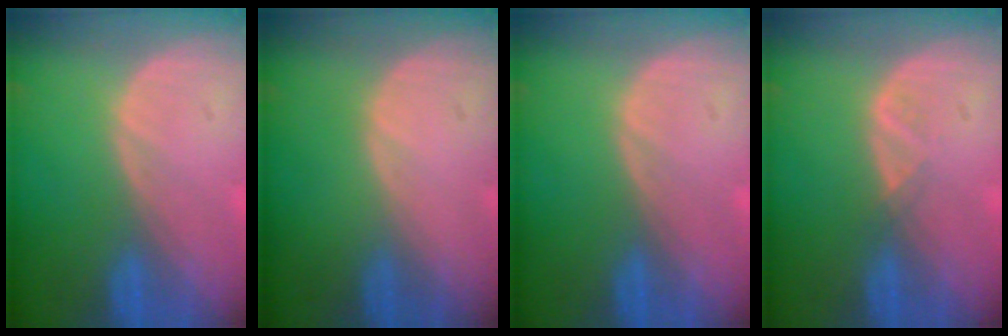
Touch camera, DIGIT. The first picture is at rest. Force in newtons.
{"total": 0.0}
{"total": 0.0}
{"total": 1.3, "press": 1.2, "slide": 0.7}